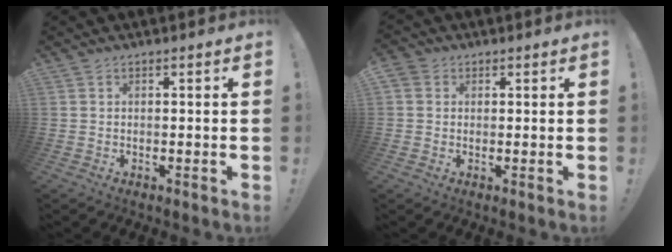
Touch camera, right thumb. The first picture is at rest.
{"total": 2.9, "force": [1.0, 2.5, 1.1], "torque": [-0.019, 0.001, 0.019]}